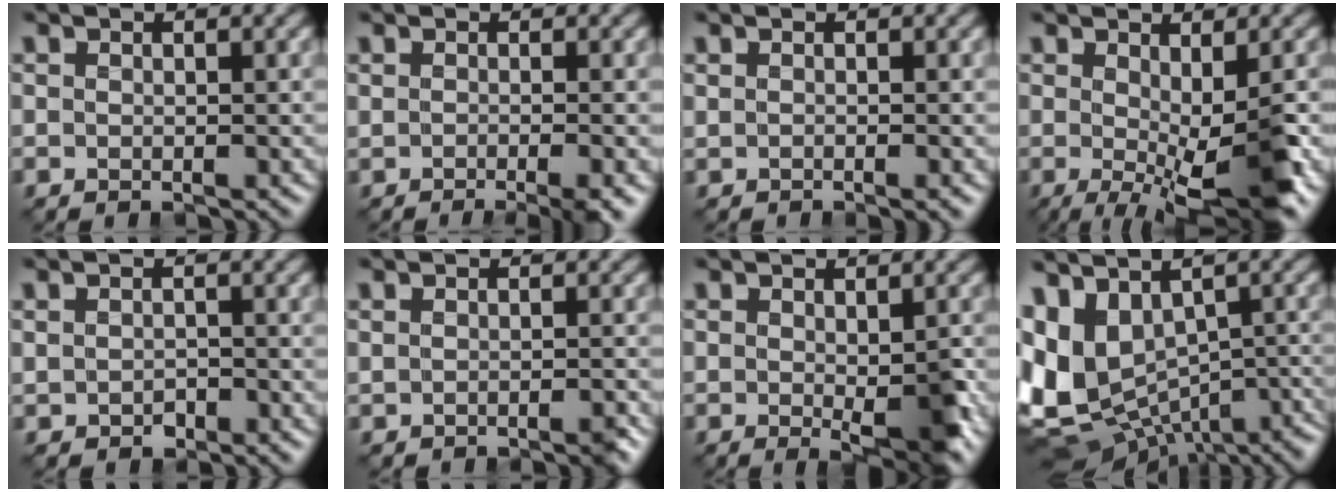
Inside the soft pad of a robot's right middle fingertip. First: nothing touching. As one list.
[{"total": 1.8, "force": [-0.9, 0.0, 1.5], "torque": [-0.026, -0.002, -0.017]}, {"total": 0.0}, {"total": 6.5, "force": [-1.1, 1.4, 6.3], "torque": [-0.104, -0.009, -0.020]}, {"total": 1.7, "force": [-1.0, 1.1, 0.9], "torque": [-0.015, -0.006, -0.019]}, {"total": 1.1, "force": [-0.6, 0.5, 0.8], "torque": [-0.012, -0.006, -0.007]}, {"total": 3.9, "force": [-0.5, 1.5, 3.6], "torque": [-0.059, -0.009, -0.004]}, {"total": 14.6, "force": [-3.8, 9.3, 10.7], "torque": [-0.217, -0.004, -0.012]}]